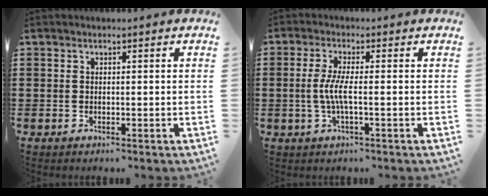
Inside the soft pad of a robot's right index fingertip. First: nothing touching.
{"total": 4.3, "force": [-0.7, 0.3, 4.2], "torque": [-0.106, -0.012, -0.025]}